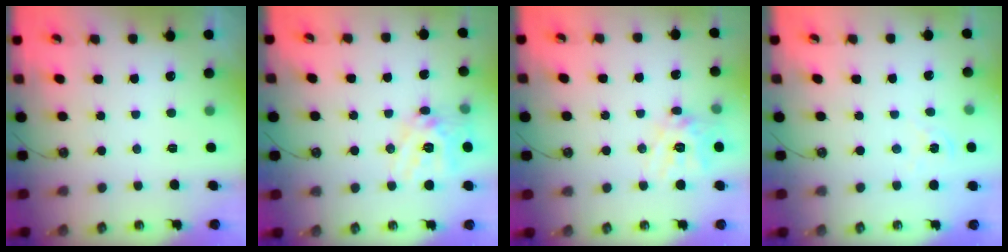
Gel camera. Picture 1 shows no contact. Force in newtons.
{"total": 15.5, "press": 15.3, "slide": 2.3}
{"total": 12.8, "press": 12.7, "slide": 1.4}
{"total": 2.2, "press": 2.2, "slide": 0.3}